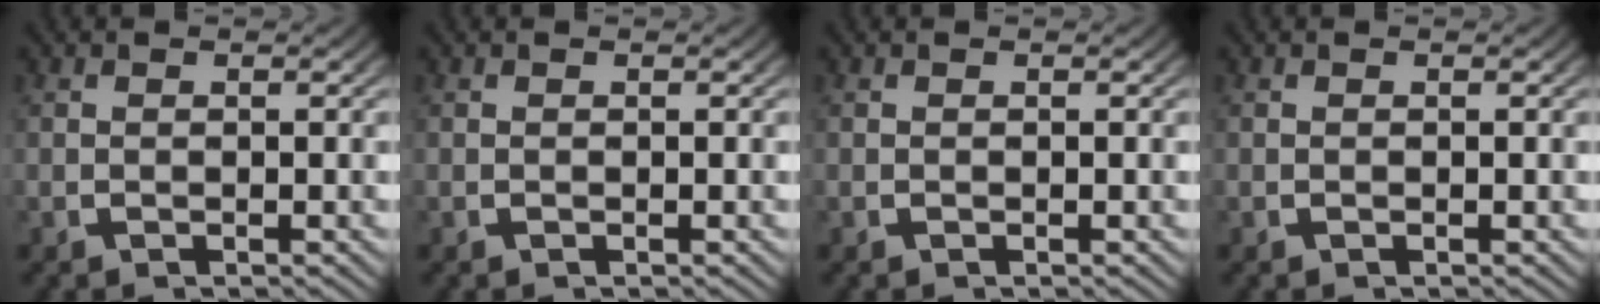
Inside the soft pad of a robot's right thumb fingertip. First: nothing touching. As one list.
[{"total": 0.0}, {"total": 0.0}, {"total": 0.0}]